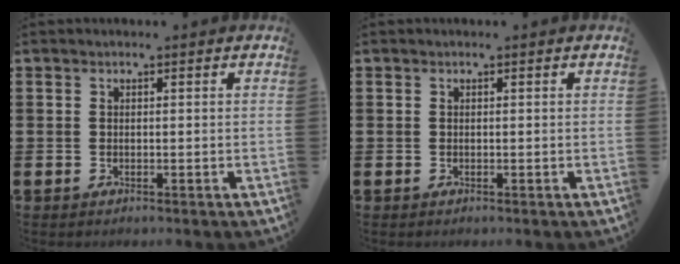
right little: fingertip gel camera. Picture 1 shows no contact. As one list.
[{"total": 0.0}]